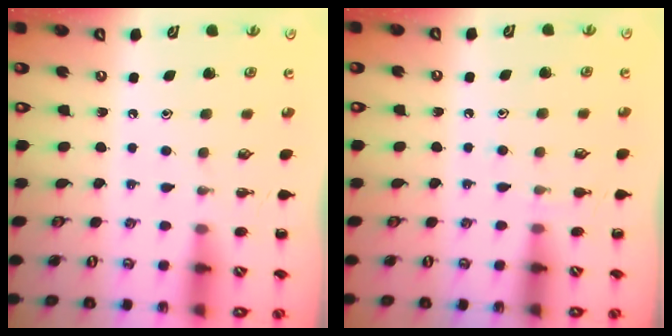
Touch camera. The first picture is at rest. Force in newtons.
{"total": 5.9, "press": 5.6, "slide": 1.9}